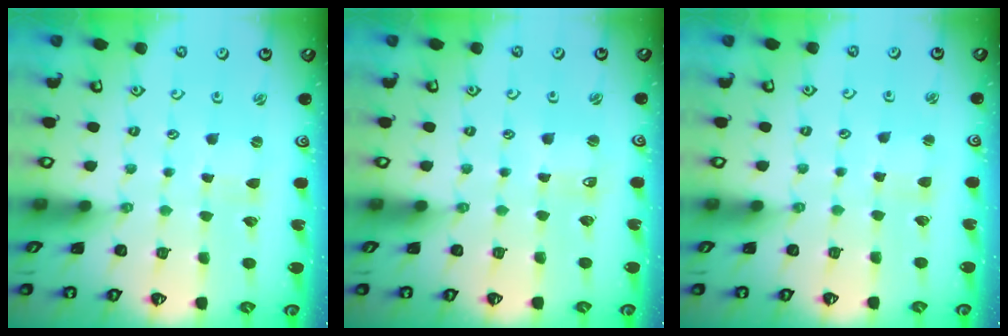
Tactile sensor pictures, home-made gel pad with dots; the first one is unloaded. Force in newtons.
{"total": 1.0, "press": 1.0, "slide": 0.2}
{"total": 2.5, "press": 2.5, "slide": 0.1}